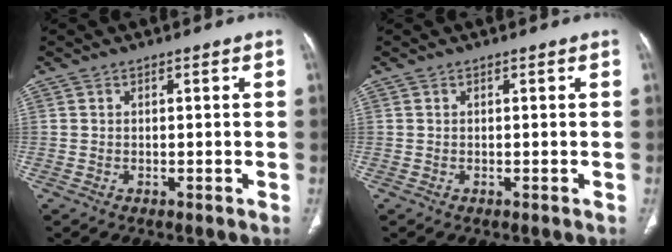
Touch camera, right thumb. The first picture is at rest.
{"total": 0.0}